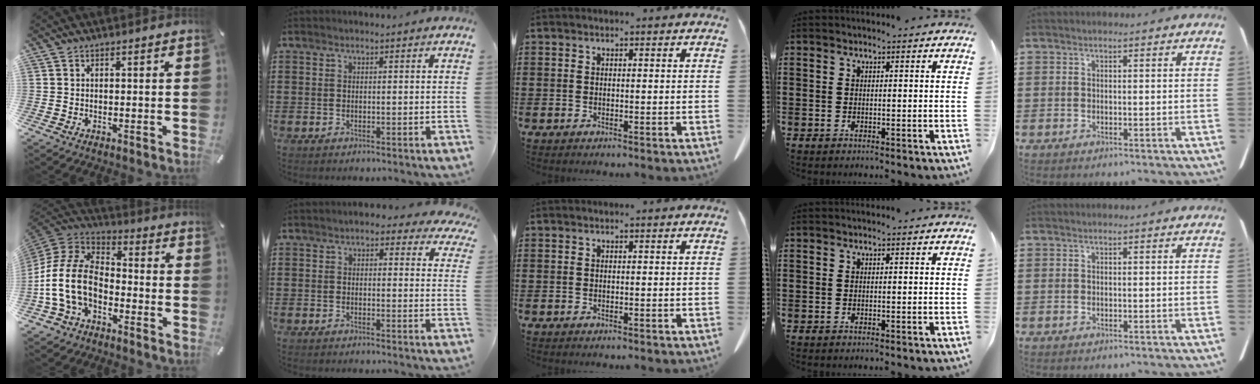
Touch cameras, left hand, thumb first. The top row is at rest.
{"thumb": {"total": 14.5, "force": [-5.6, 9.5, 9.3], "torque": [-0.208, 0.029, -0.106]}, "index": {"total": 2.5, "force": [1.9, 1.2, 1.1], "torque": [-0.023, -0.001, 0.030]}}